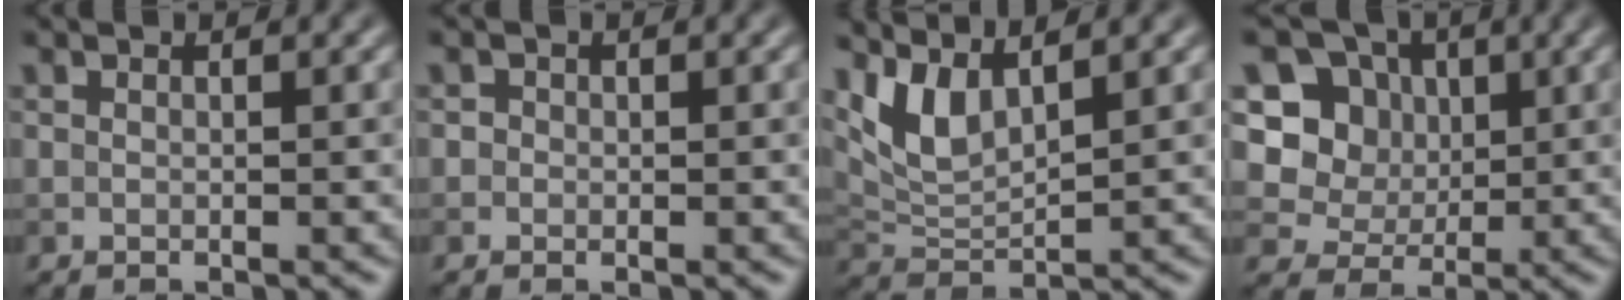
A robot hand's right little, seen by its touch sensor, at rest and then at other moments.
{"total": 0.7, "force": [0.1, 0.7, 0.1], "torque": [0.005, -0.005, -0.003]}
{"total": 4.2, "force": [2.6, 1.6, 2.8], "torque": [-0.067, -0.007, 0.057]}
{"total": 7.3, "force": [2.1, 6.4, 2.9], "torque": [-0.054, 0.007, 0.029]}